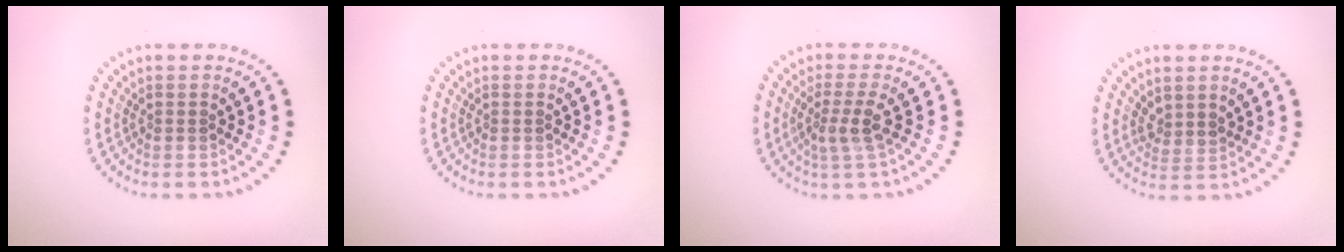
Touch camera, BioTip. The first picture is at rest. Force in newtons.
{"total": 0.0}
{"total": 2.6, "press": 1.9, "slide": 1.7}
{"total": 1.6, "press": 1.2, "slide": 1.0}